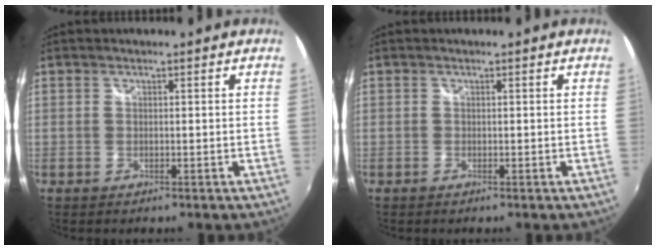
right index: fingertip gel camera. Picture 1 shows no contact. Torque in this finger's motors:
{"motor_torque": [0.10, 0.01, 0.03, 0.01]}